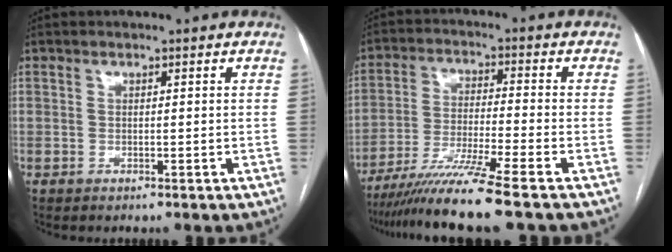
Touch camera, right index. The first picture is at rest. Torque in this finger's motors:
{"motor_torque": [1.33, -0.81, 0.68, 0.18]}